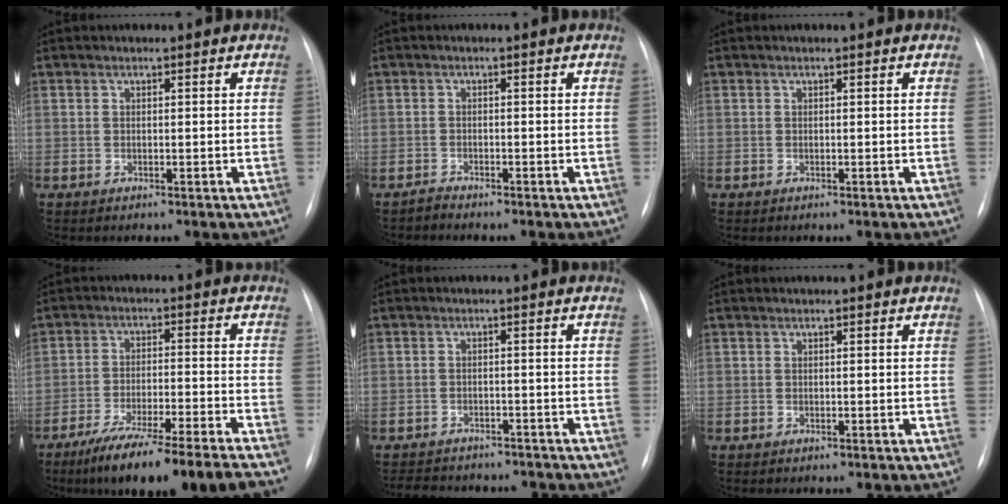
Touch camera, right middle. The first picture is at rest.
{"total": 1.0, "force": [-1.0, -0.2, -0.2], "torque": [0.002, -0.005, -0.018]}
{"total": 0.0}
{"total": 15.8, "force": [-12.8, -0.8, 9.2], "torque": [-0.133, -0.031, -0.205]}
{"total": 10.5, "force": [-9.3, 4.1, 2.8], "torque": [-0.052, 0.008, -0.116]}
{"total": 0.0}